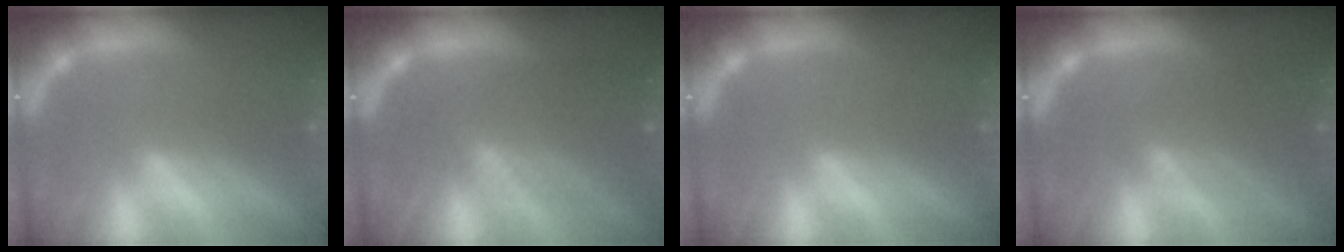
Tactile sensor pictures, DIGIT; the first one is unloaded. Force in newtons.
{"total": 6.6}
{"total": 0.0}
{"total": 4.6}